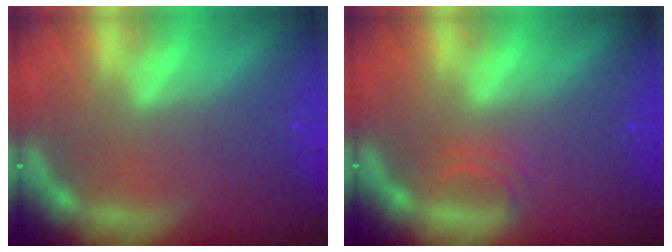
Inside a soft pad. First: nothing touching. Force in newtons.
{"total": 1.4}